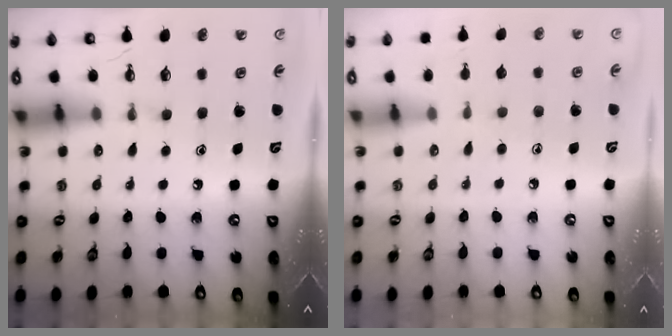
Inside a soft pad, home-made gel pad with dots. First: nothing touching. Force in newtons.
{"total": 4.8, "press": 4.8, "slide": 0.5}